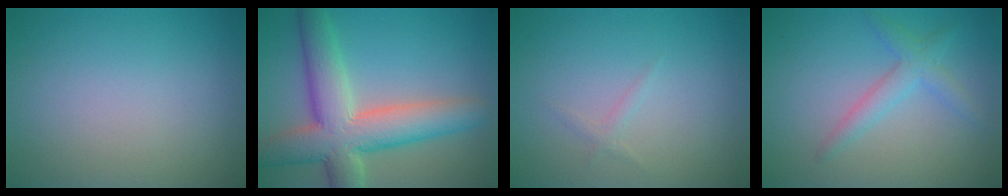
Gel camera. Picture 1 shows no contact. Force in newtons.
{"total": 9.1, "press": 9.1, "slide": 0.6}
{"total": 0.7, "press": 0.7, "slide": 0.0}
{"total": 2.5, "press": 2.5, "slide": 0.1}